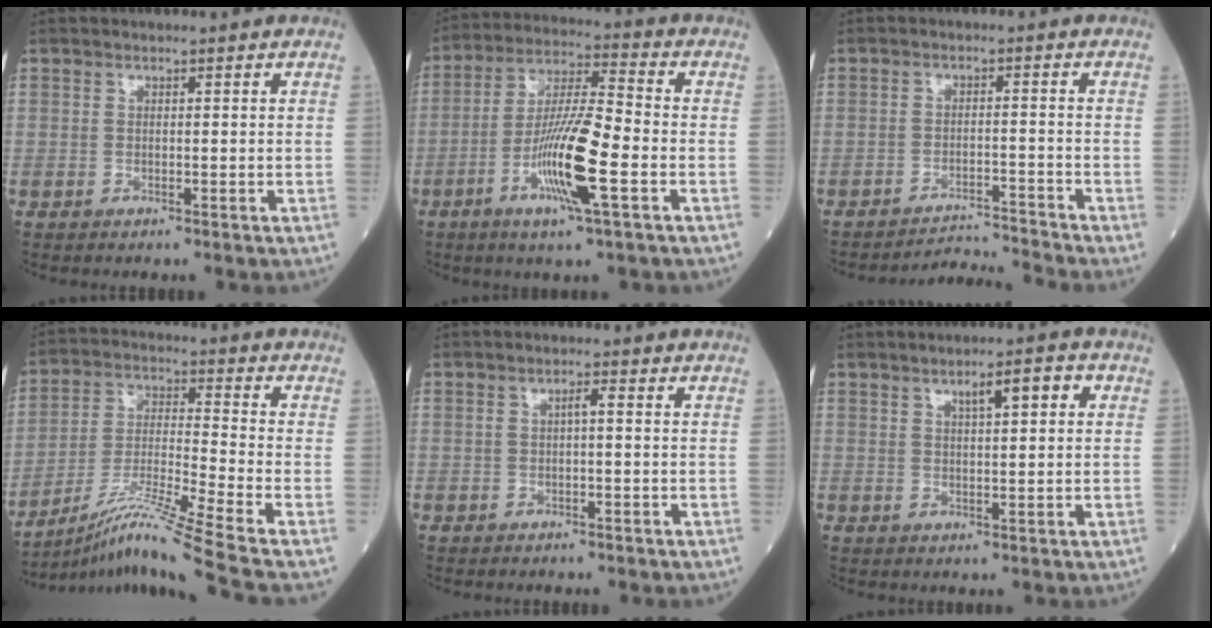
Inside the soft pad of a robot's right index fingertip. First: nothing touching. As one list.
[{"total": 12.6, "force": [-4.2, 0.8, 11.9], "torque": [-0.227, -0.006, -0.082]}, {"total": 5.8, "force": [-4.9, -2.8, -1.1], "torque": [0.016, -0.006, -0.083]}, {"total": 14.3, "force": [-10.7, -3.2, 9.0], "torque": [-0.168, -0.016, -0.188]}, {"total": 1.5, "force": [0.0, 0.2, 1.5], "torque": [-0.024, 0.005, -0.001]}, {"total": 4.5, "force": [1.7, 0.9, 4.0], "torque": [-0.065, 0.010, 0.029]}]